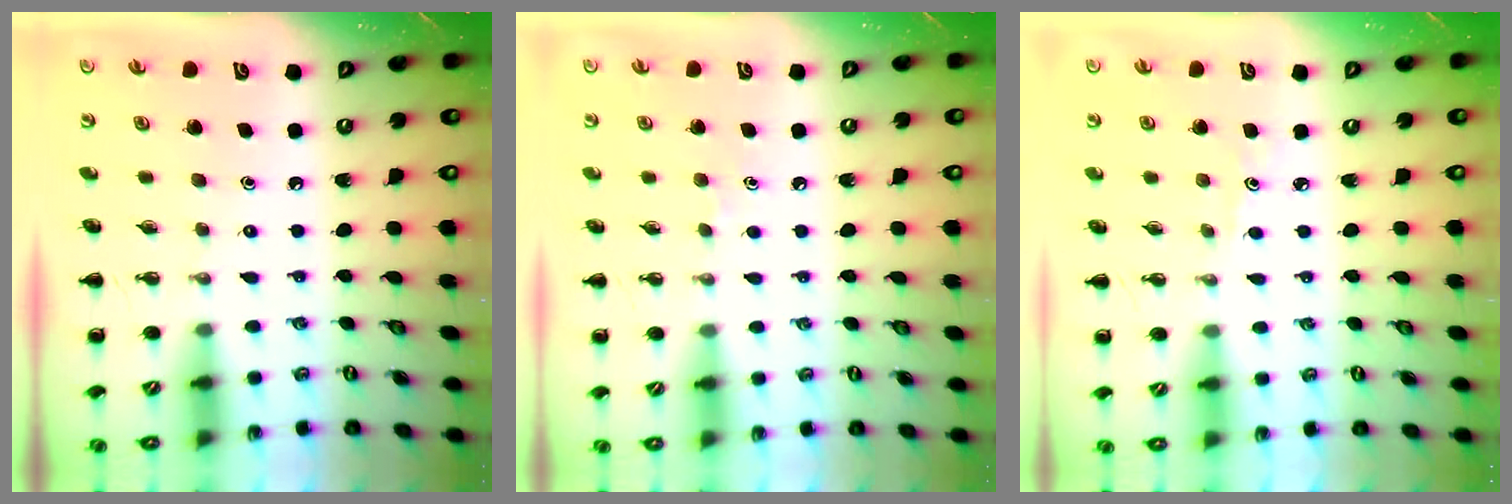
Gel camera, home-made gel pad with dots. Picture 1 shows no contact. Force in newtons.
{"total": 3.1, "press": 2.9, "slide": 1.1}
{"total": 2.5, "press": 2.4, "slide": 0.8}